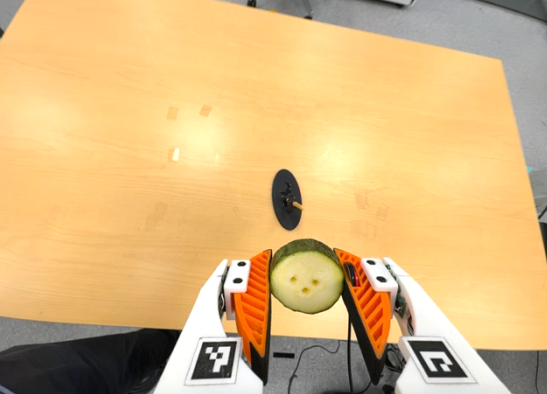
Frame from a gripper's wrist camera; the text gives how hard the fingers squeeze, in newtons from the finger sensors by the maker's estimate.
{"total": 7.5, "left": 6.8, "right": 8.1}